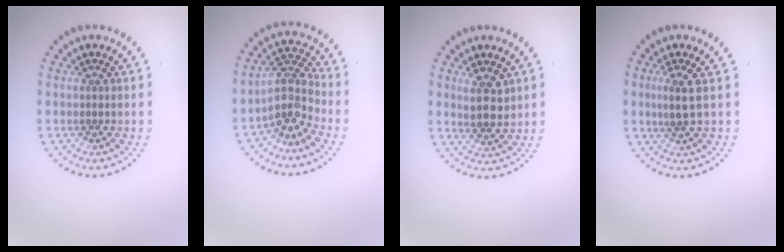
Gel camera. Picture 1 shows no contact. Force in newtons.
{"total": 3.9, "press": 2.8, "slide": 2.6}
{"total": 2.9, "press": 2.7, "slide": 0.9}
{"total": 2.0, "press": 1.8, "slide": 0.9}